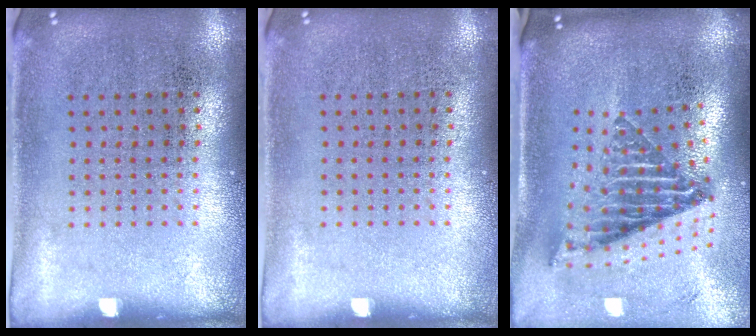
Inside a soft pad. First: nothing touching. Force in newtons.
{"total": 0.0}
{"total": 2.6, "press": 1.7, "slide": 1.9}